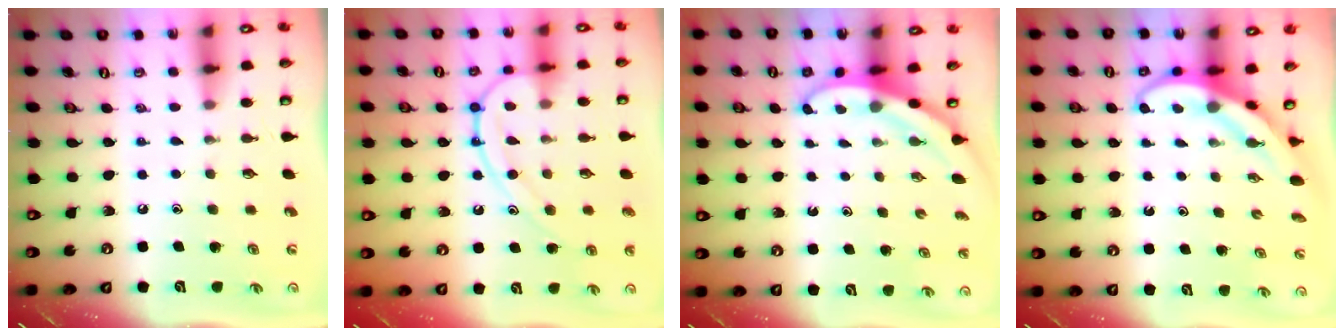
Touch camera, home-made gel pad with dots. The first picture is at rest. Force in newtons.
{"total": 12.6, "press": 12.6, "slide": 0.5}
{"total": 3.2, "press": 3.2, "slide": 0.2}
{"total": 3.9, "press": 3.9, "slide": 0.4}